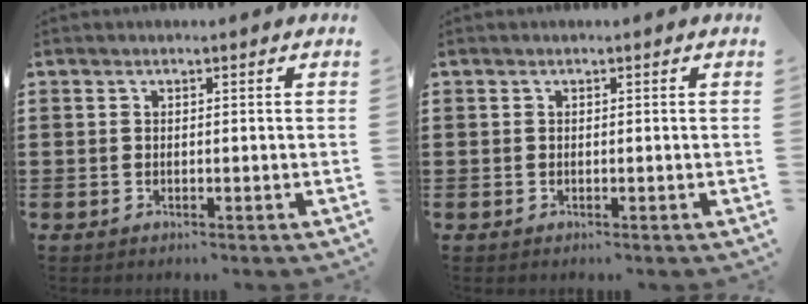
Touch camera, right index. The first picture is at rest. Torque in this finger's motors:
{"motor_torque": [1.07, 1.07, 0.00, 0.00]}